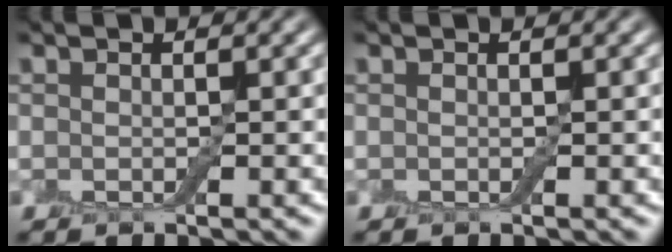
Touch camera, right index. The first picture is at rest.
{"total": 0.0}